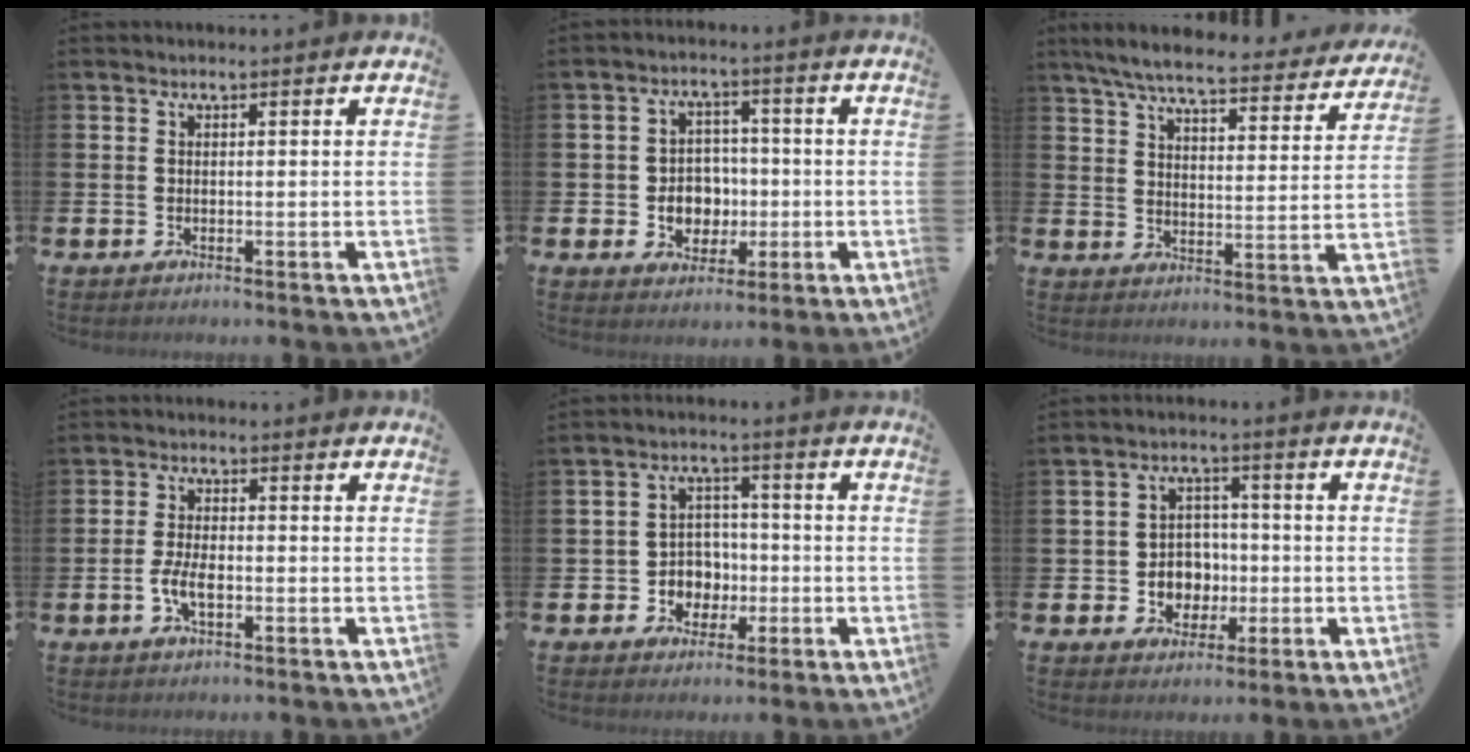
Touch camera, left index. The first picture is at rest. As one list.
[{"total": 4.9, "force": [-0.5, 4.5, 1.8], "torque": [-0.032, 0.003, -0.016]}, {"total": 7.0, "force": [6.3, 0.9, 2.9], "torque": [-0.077, -0.041, 0.104]}, {"total": 3.6, "force": [-0.9, 1.6, 3.1], "torque": [-0.067, 0.005, -0.016]}, {"total": 4.5, "force": [-0.7, 4.3, 1.0], "torque": [-0.025, 0.000, -0.020]}, {"total": 4.7, "force": [-0.6, 4.4, 1.6], "torque": [-0.035, 0.003, -0.017]}]